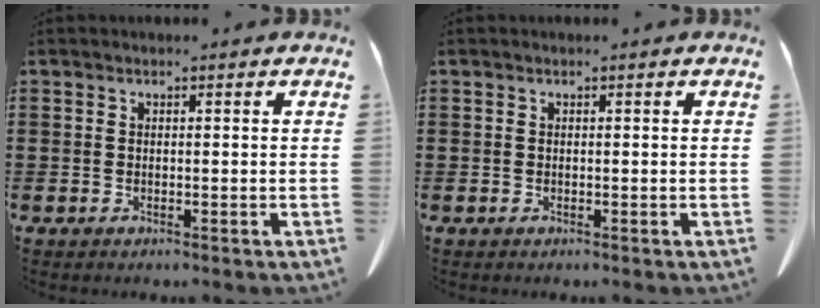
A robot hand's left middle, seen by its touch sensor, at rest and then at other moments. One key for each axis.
{"total": 0.0}